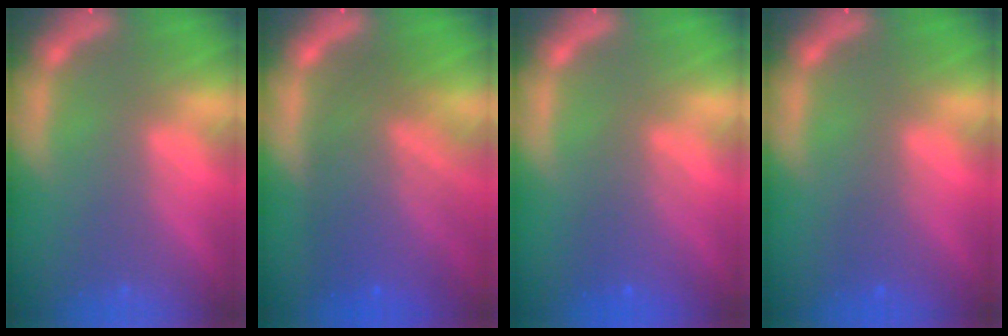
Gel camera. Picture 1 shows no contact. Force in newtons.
{"total": 9.0}
{"total": 3.6}
{"total": 1.5}